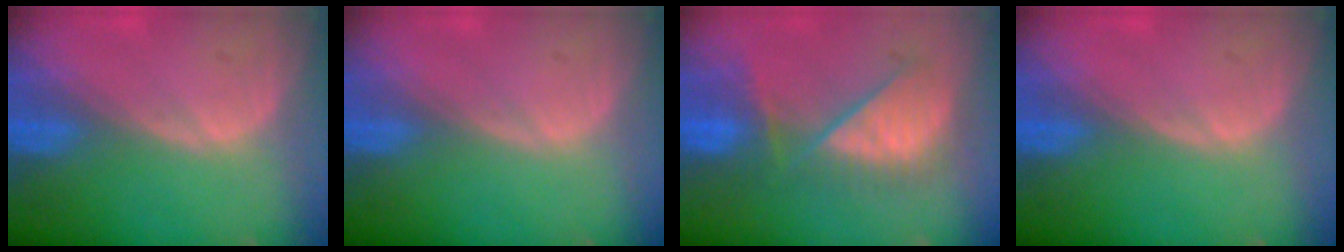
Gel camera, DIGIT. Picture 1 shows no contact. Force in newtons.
{"total": 0.0}
{"total": 8.8, "press": 8.7, "slide": 1.4}
{"total": 0.0}